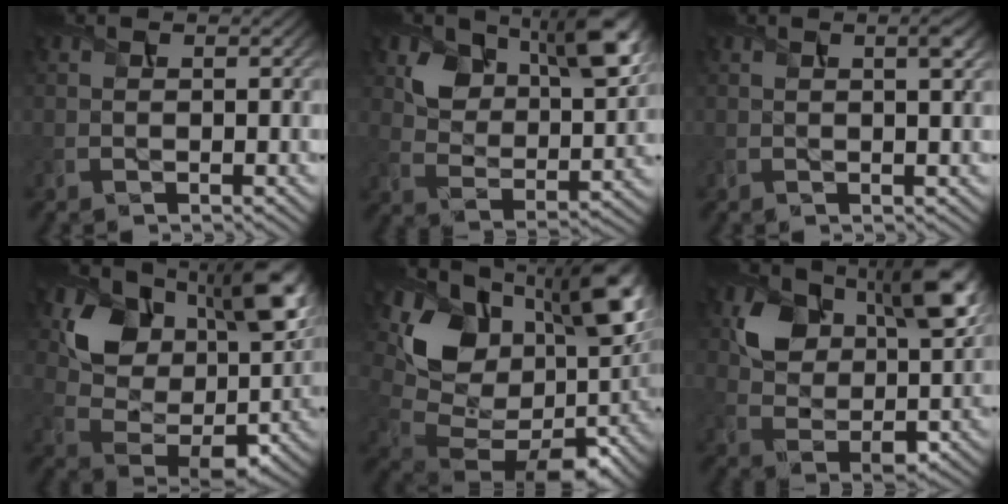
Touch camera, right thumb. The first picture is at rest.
{"total": 9.4, "force": [4.9, 5.7, 5.7], "torque": [-0.107, -0.018, 0.086]}
{"total": 2.0, "force": [0.8, 0.3, 1.8], "torque": [-0.029, 0.003, 0.013]}
{"total": 13.8, "force": [6.4, 9.0, 8.3], "torque": [-0.141, -0.007, 0.119]}
{"total": 19.0, "force": [3.7, 12.3, 14.0], "torque": [-0.260, -0.023, 0.092]}
{"total": 10.5, "force": [4.4, 6.9, 6.6], "torque": [-0.125, -0.016, 0.085]}